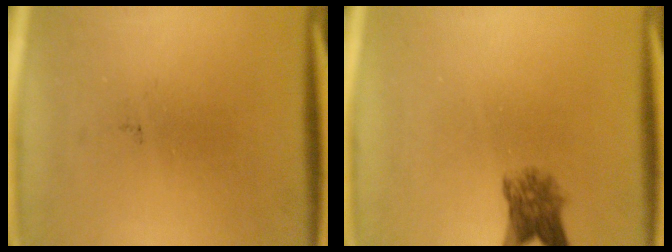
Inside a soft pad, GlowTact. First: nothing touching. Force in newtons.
{"total": 4.1}